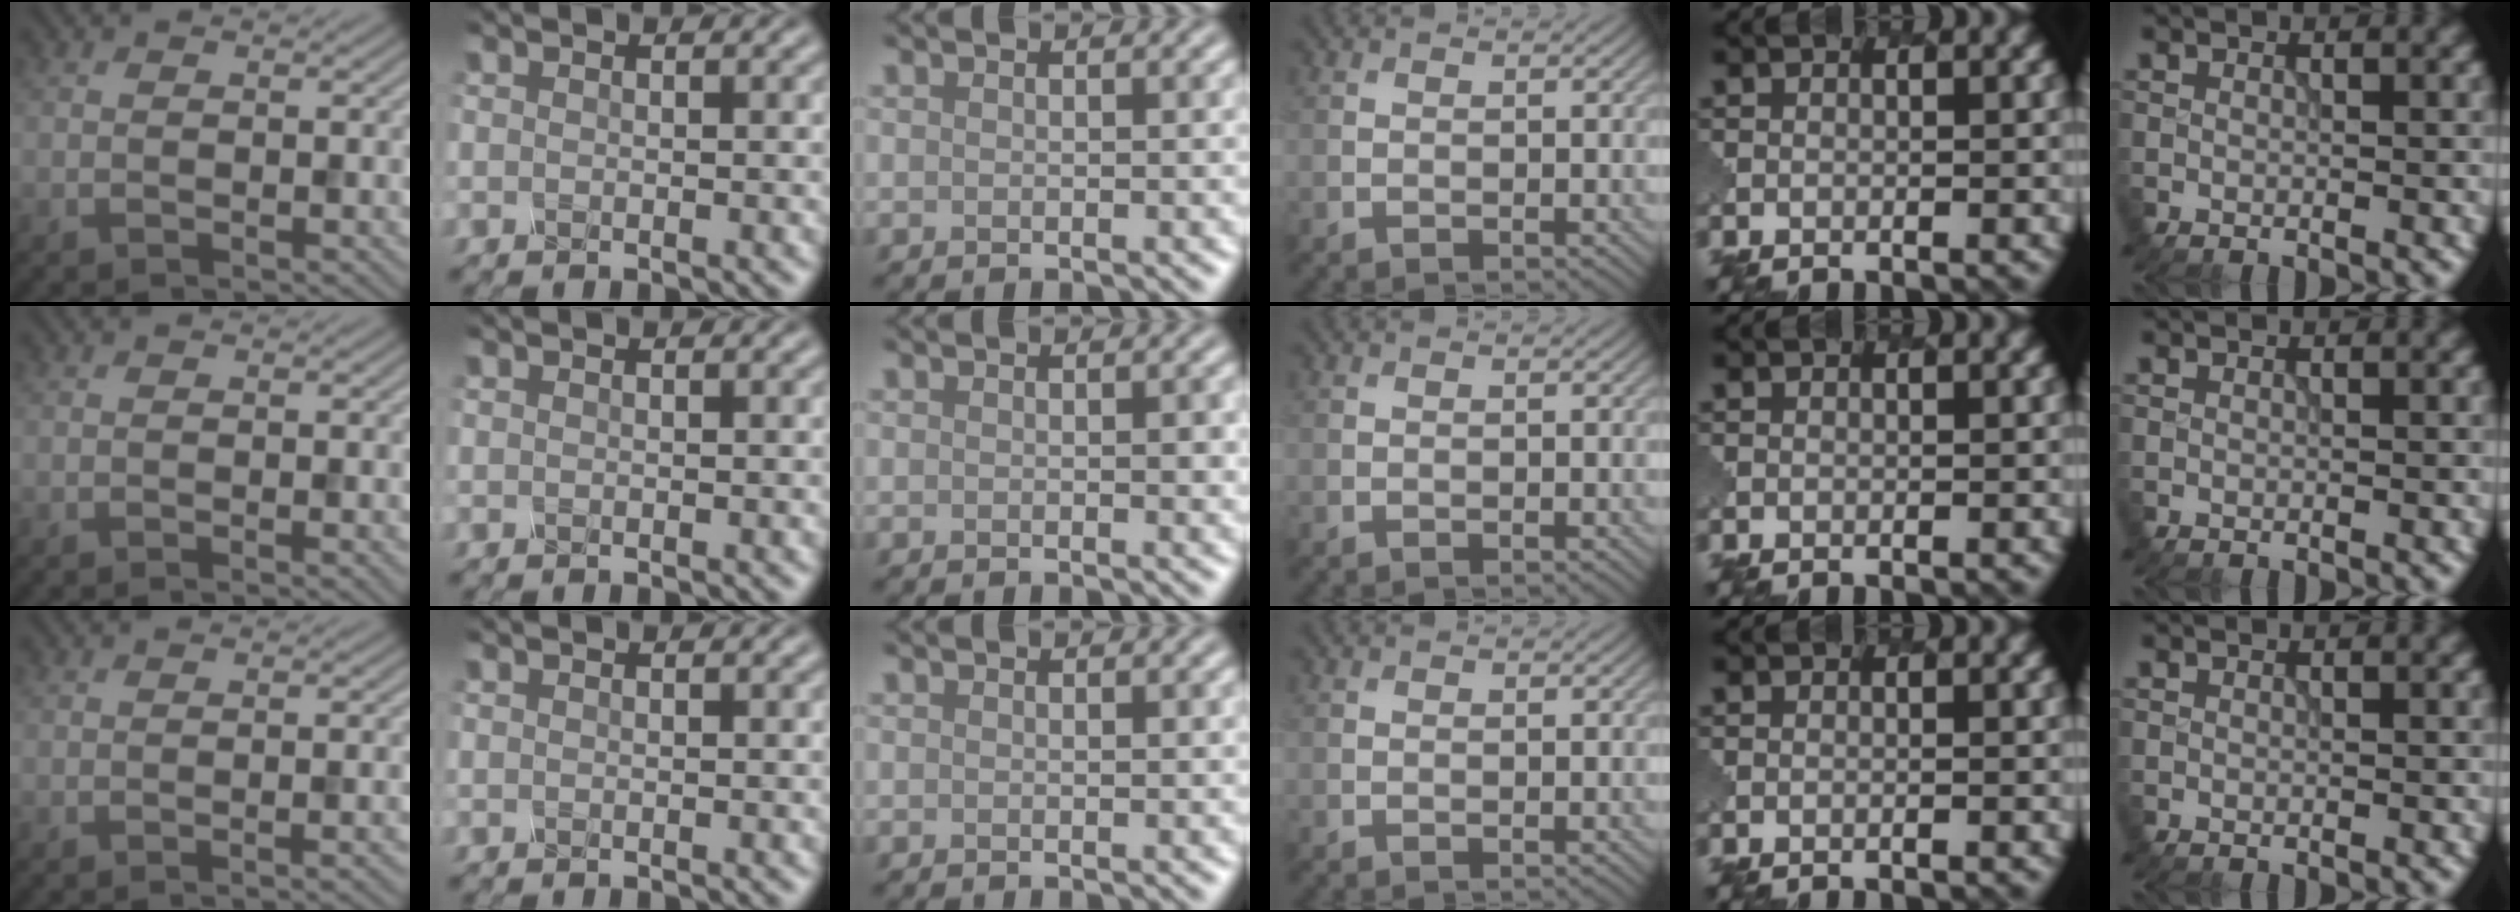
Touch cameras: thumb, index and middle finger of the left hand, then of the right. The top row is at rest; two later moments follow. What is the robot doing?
{"motion": "unscrew", "object": "spray bottle"}